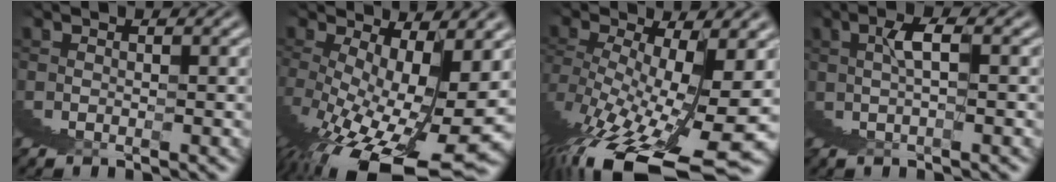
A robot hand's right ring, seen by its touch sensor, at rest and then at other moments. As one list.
[{"total": 5.7, "force": [-0.1, 0.9, 5.6], "torque": [-0.098, -0.022, 0.013]}, {"total": 6.6, "force": [-0.7, 1.5, 6.3], "torque": [-0.107, -0.027, 0.009]}, {"total": 2.8, "force": [2.1, -0.6, 1.8], "torque": [-0.018, 0.021, 0.030]}]